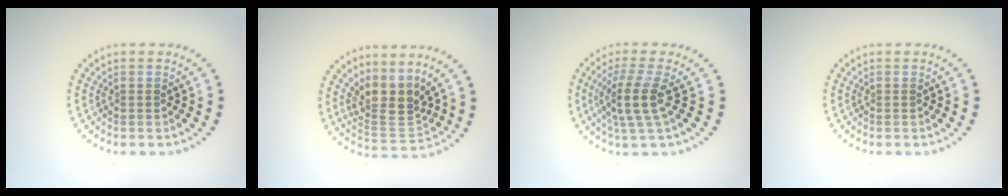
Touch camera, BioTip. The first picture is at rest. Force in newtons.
{"total": 3.8, "press": 2.9, "slide": 2.4}
{"total": 3.7, "press": 2.8, "slide": 2.4}
{"total": 0.0}